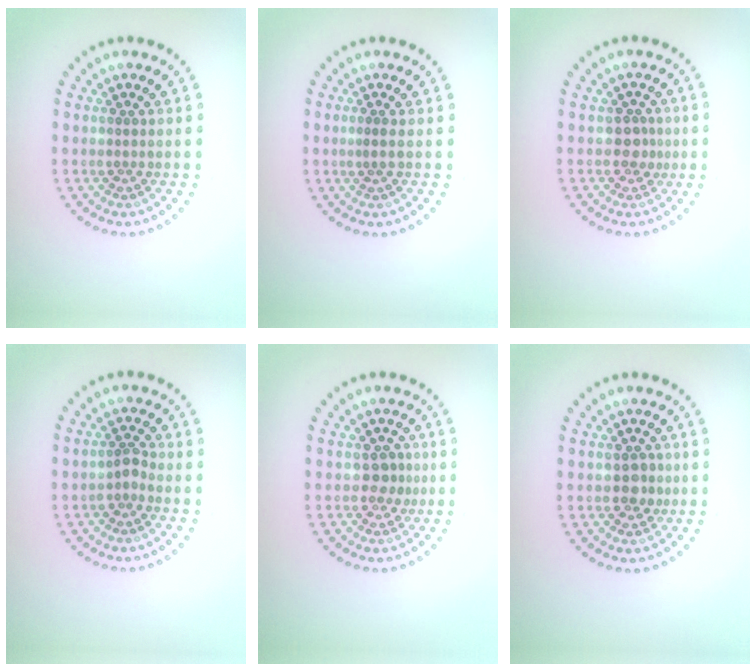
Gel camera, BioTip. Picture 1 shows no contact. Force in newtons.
{"total": 0.6, "press": 0.4, "slide": 0.5}
{"total": 1.8, "press": 1.5, "slide": 1.1}
{"total": 1.2, "press": 1.0, "slide": 0.7}
{"total": 1.8, "press": 1.5, "slide": 1.1}
{"total": 1.7, "press": 1.6, "slide": 0.6}